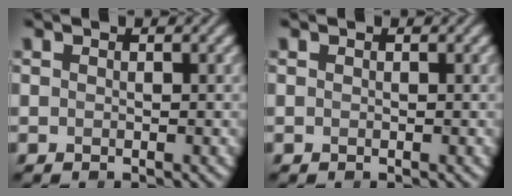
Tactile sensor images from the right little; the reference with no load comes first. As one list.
[{"total": 0.0}]